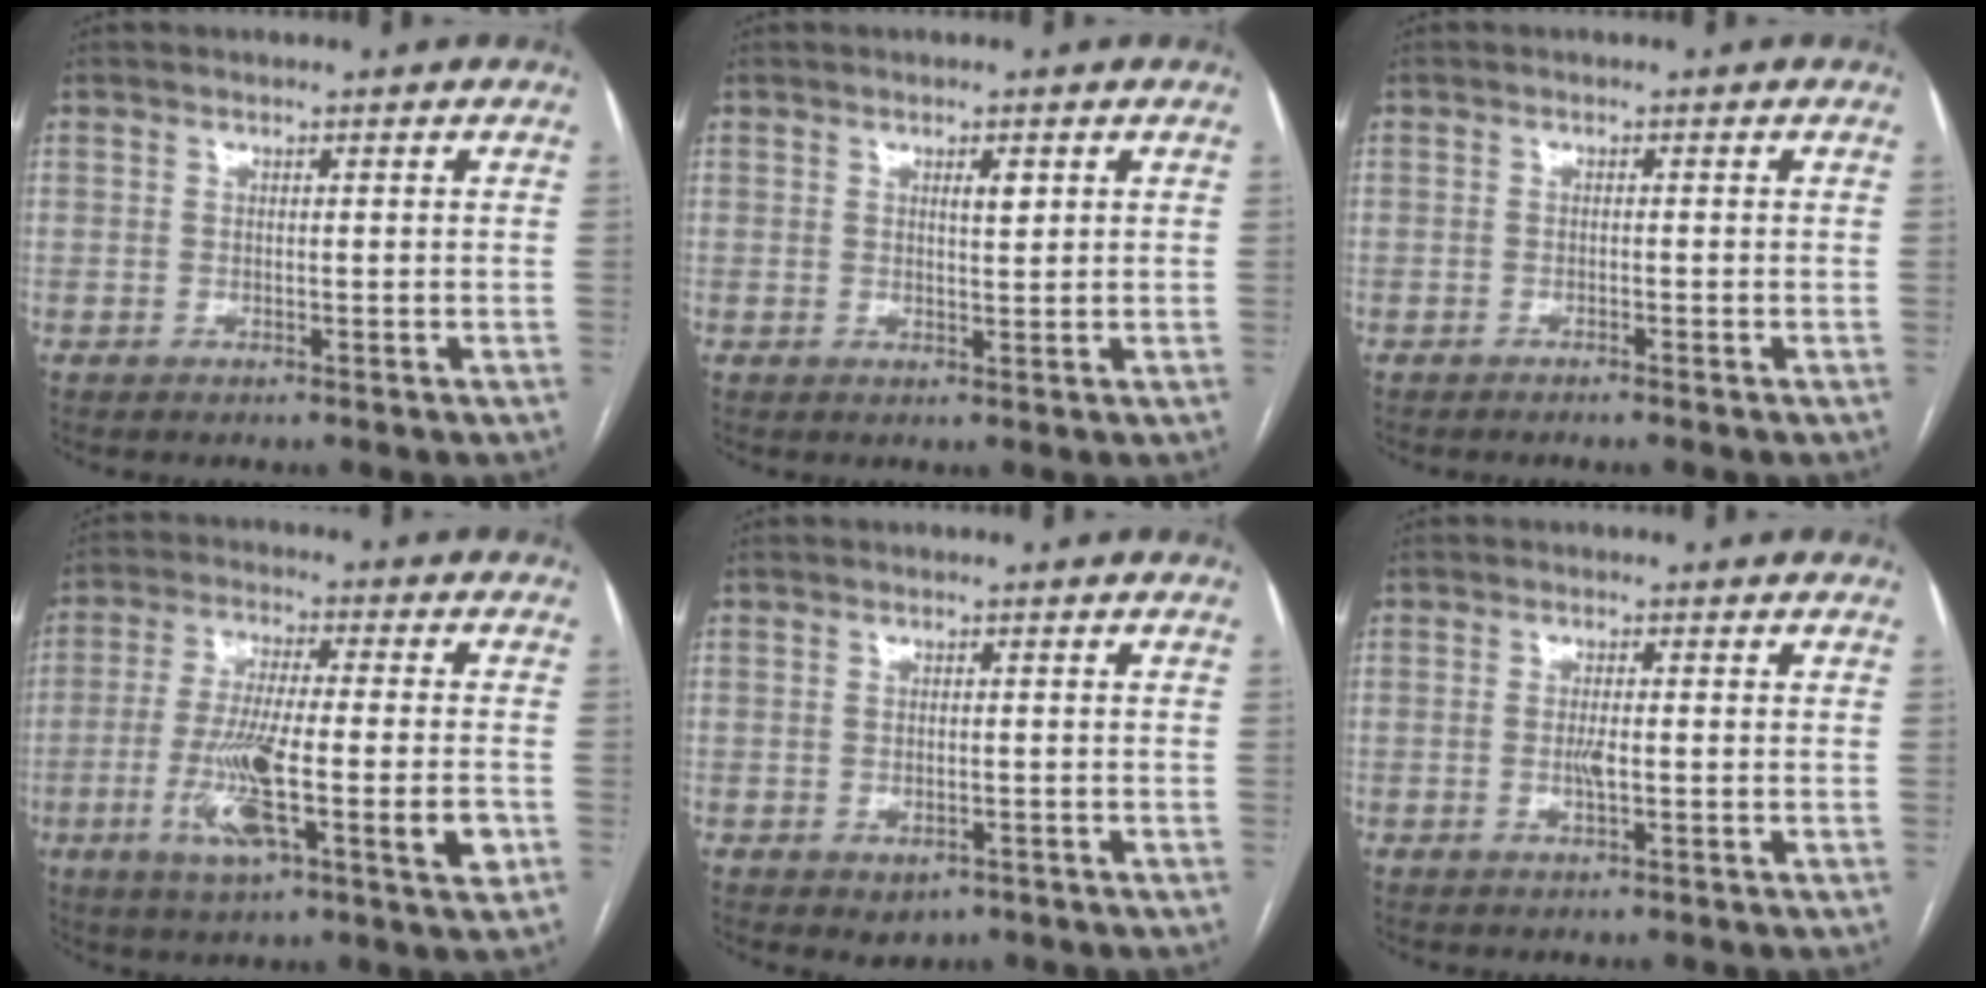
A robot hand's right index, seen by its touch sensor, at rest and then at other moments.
{"total": 2.0, "force": [1.0, 0.6, 1.6], "torque": [-0.027, -0.003, 0.016]}
{"total": 0.6, "force": [-0.5, -0.2, 0.2], "torque": [-0.006, 0.001, -0.010]}
{"total": 14.7, "force": [-4.2, 1.7, 14.0], "torque": [-0.251, -0.014, -0.070]}
{"total": 2.2, "force": [-1.0, 1.6, 1.2], "torque": [-0.011, 0.000, -0.003]}
{"total": 1.9, "force": [-0.3, 0.3, 1.8], "torque": [-0.038, -0.002, -0.005]}